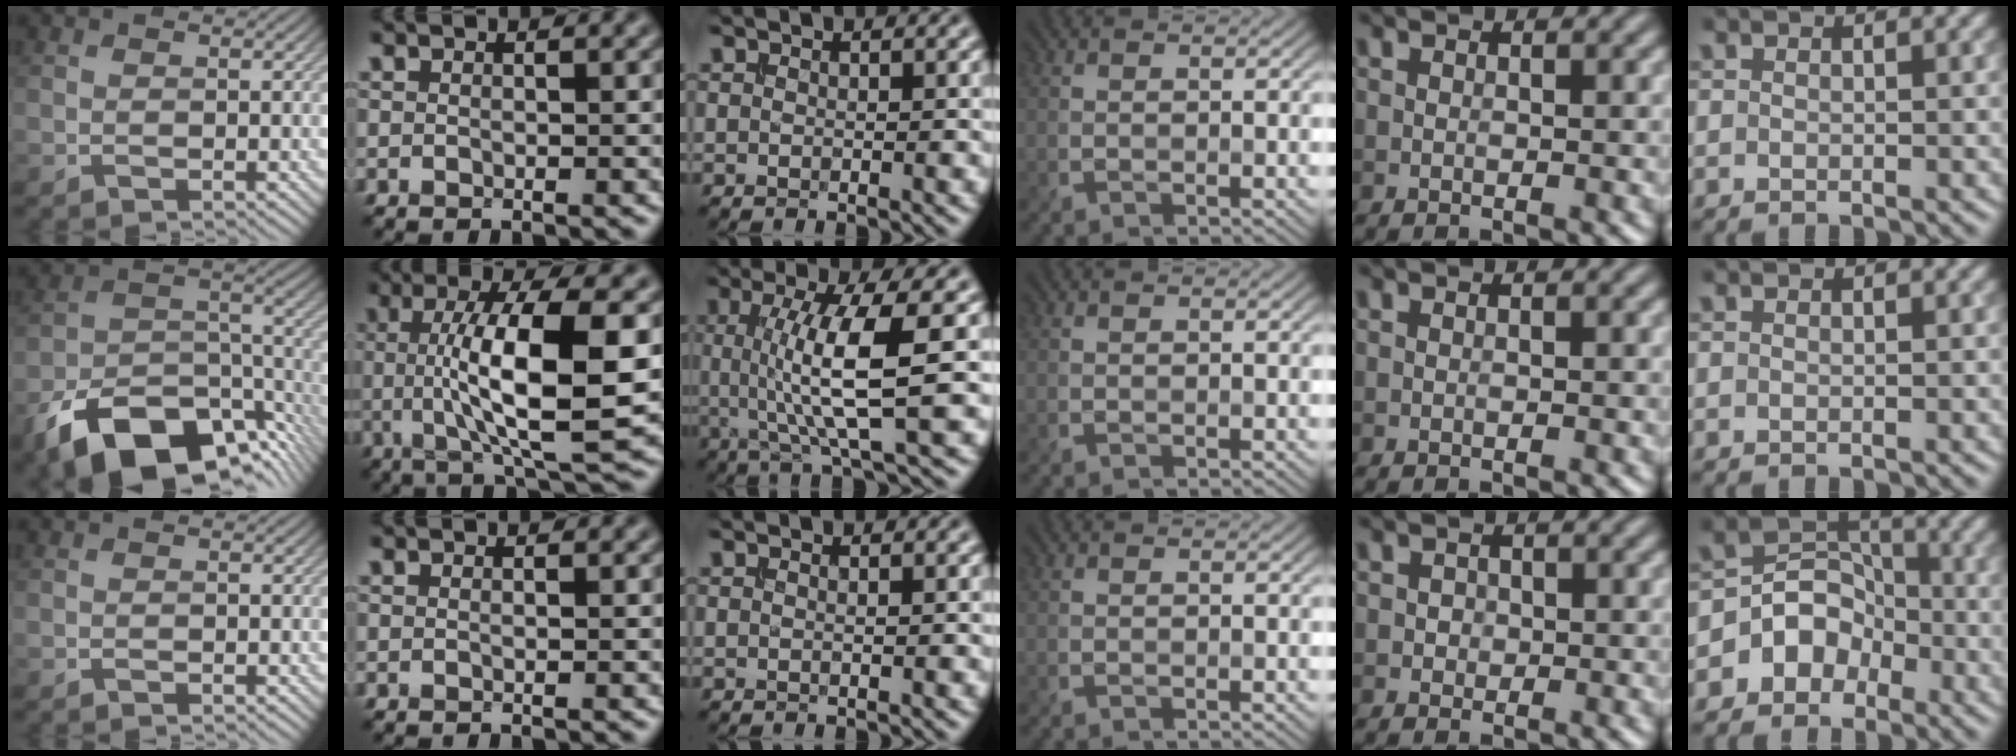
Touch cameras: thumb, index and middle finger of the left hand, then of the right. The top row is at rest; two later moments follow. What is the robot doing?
{"motion": "insert", "object": "drawer"}